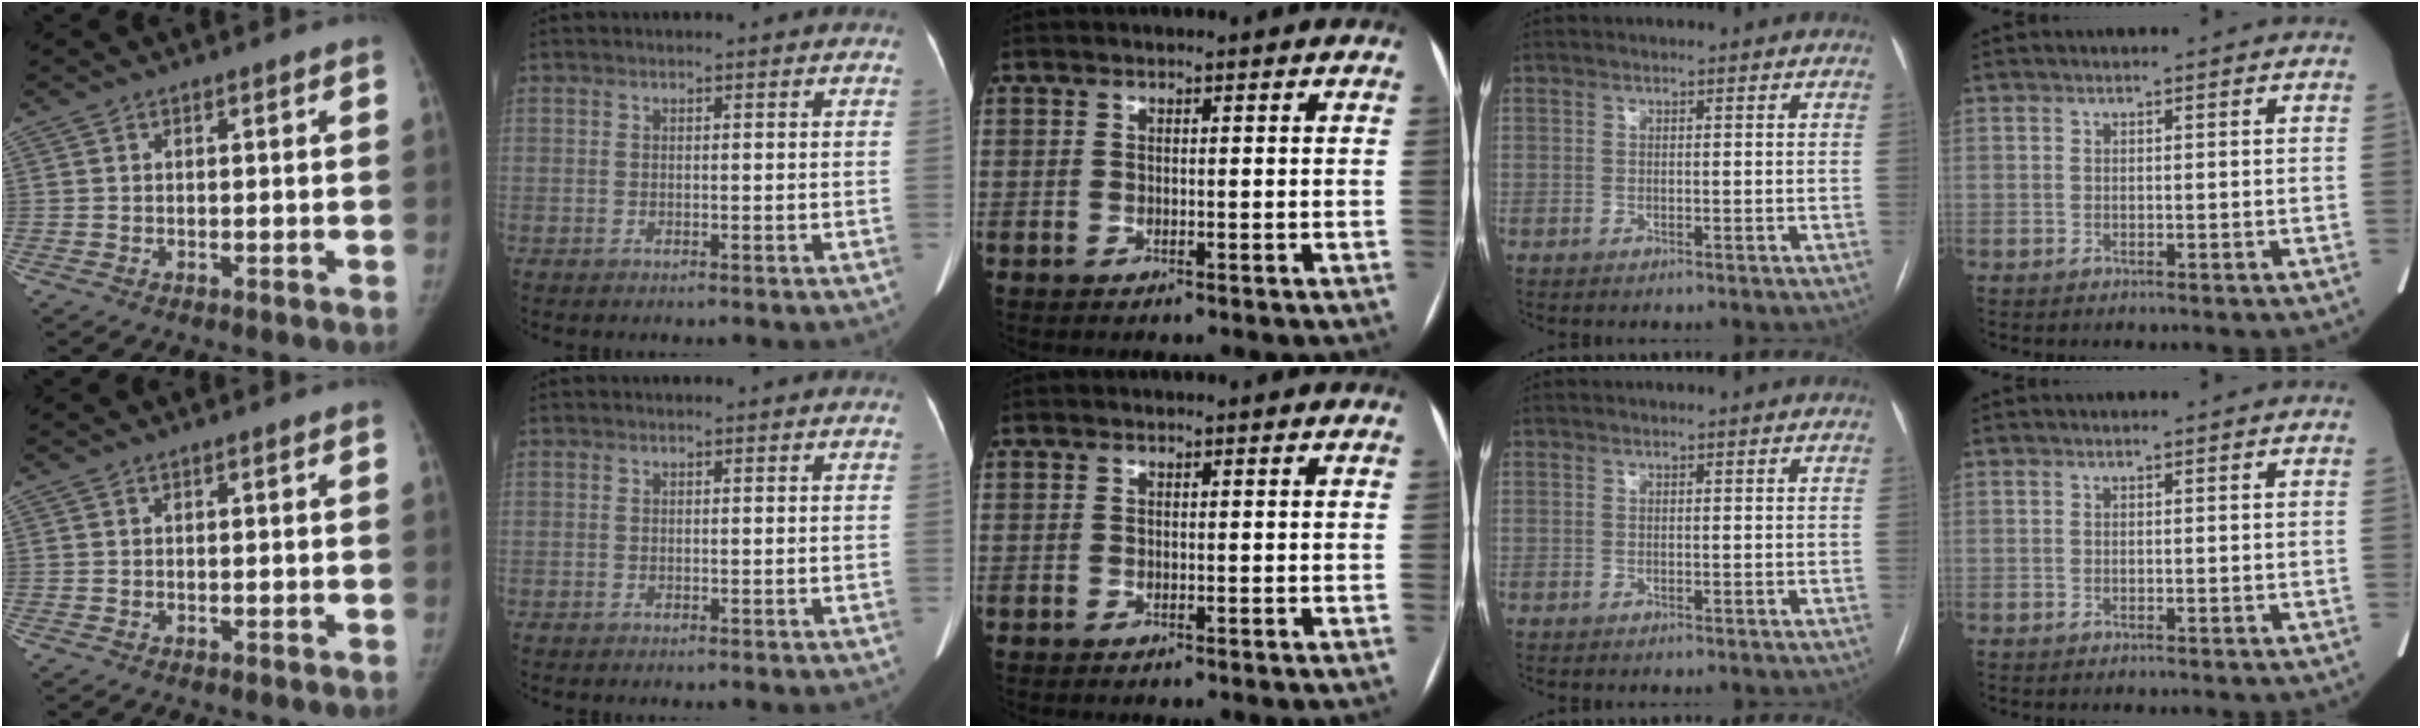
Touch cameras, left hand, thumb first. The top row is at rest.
{}